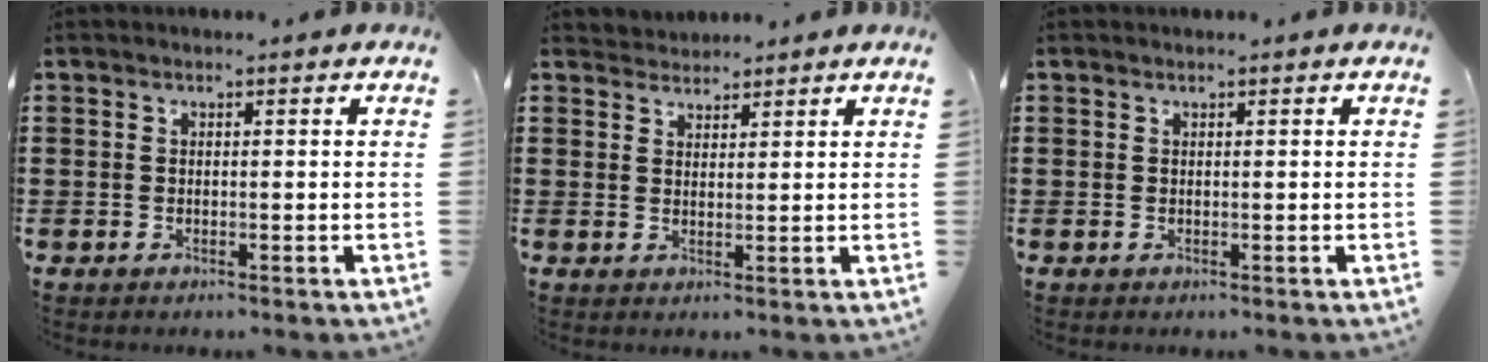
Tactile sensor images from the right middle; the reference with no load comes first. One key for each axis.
{"total": 2.2, "fx": 2.2, "fy": 0.3, "fz": -0.5, "tx": 0.003, "ty": 0.002, "tz": 0.043}
{"total": 0.0}